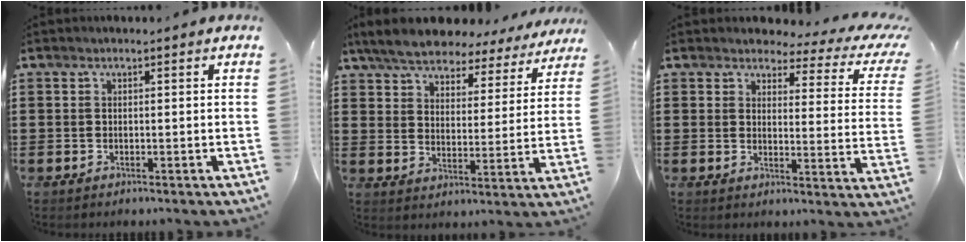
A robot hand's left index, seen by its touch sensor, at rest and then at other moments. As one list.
[{"total": 6.6, "force": [6.2, 1.3, 1.7], "torque": [-0.065, -0.032, 0.109]}, {"total": 3.7, "force": [3.0, 1.1, 1.9], "torque": [-0.048, -0.020, 0.047]}]